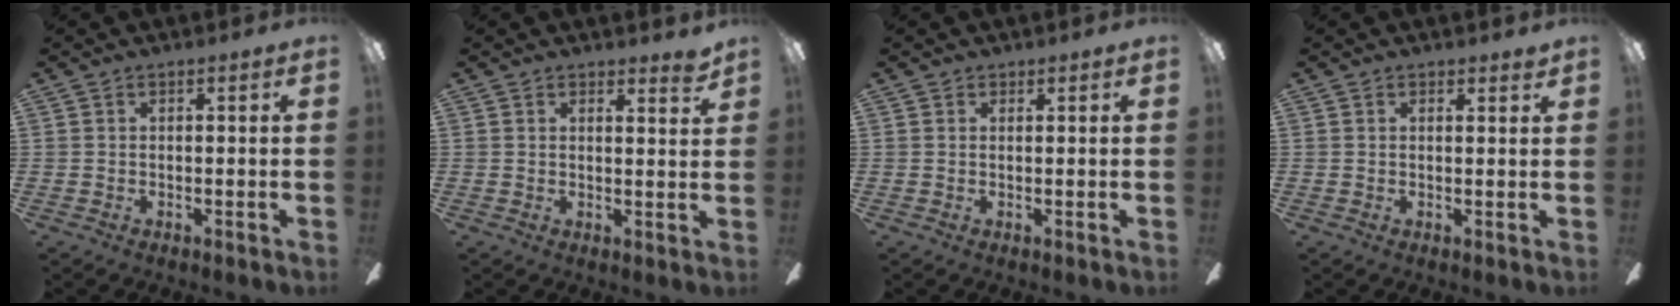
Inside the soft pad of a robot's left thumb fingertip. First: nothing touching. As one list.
[{"total": 2.7, "force": [2.4, 0.7, 1.1], "torque": [-0.001, -0.015, 0.037]}, {"total": 0.7, "force": [0.6, 0.3, -0.1], "torque": [0.010, -0.003, 0.009]}, {"total": 1.2, "force": [1.1, 0.4, 0.4], "torque": [0.008, -0.006, 0.016]}]